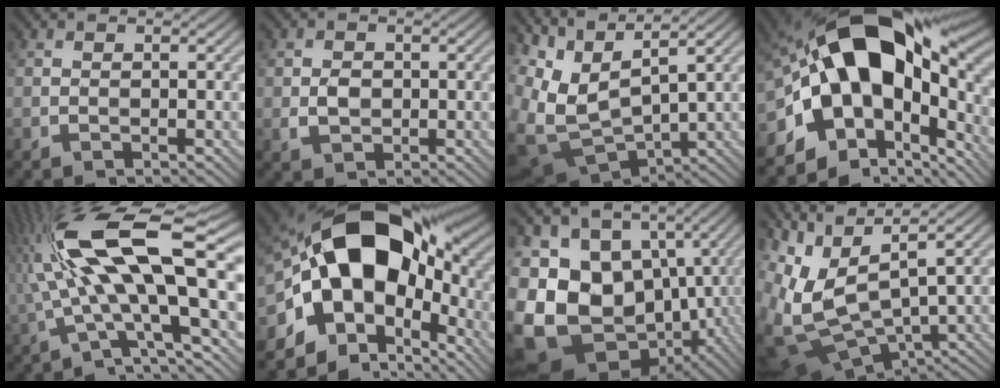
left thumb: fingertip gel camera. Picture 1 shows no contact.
{"total": 2.3, "force": [0.0, 2.0, 1.2], "torque": [-0.023, -0.005, 0.001]}
{"total": 8.5, "force": [3.3, 4.1, 6.7], "torque": [-0.173, -0.013, 0.083]}
{"total": 18.0, "force": [-0.4, 11.3, 14.1], "torque": [-0.233, 0.003, 0.001]}
{"total": 18.1, "force": [3.0, 6.6, 16.6], "torque": [-0.331, 0.005, 0.061]}
{"total": 17.6, "force": [-0.1, 11.8, 13.0], "torque": [-0.227, -0.007, 0.002]}
{"total": 17.9, "force": [-2.3, 14.5, 10.1], "torque": [-0.230, -0.022, -0.021]}
{"total": 10.9, "force": [0.2, 5.2, 9.6], "torque": [-0.237, -0.015, 0.035]}